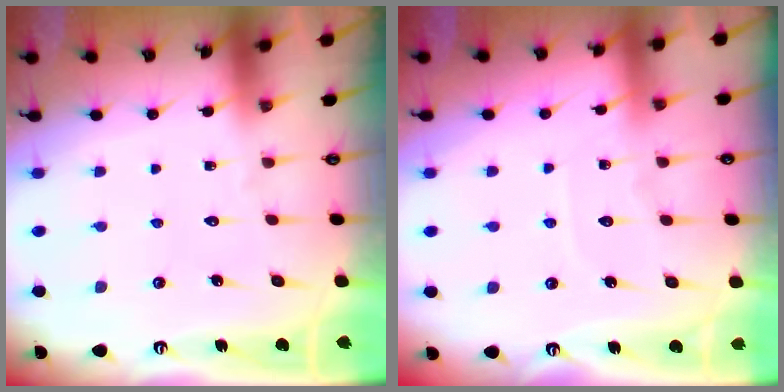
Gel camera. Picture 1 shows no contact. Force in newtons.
{"total": 5.3, "press": 5.2, "slide": 0.6}